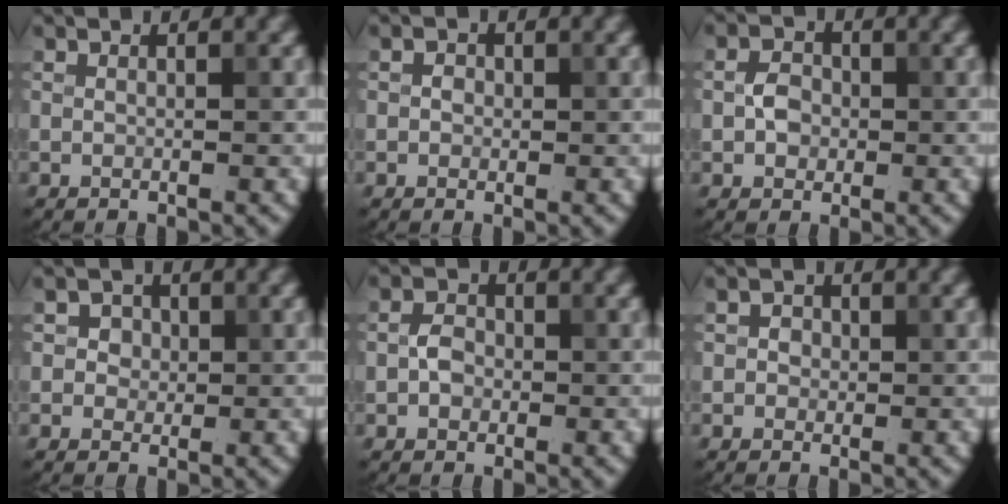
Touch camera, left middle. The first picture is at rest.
{"total": 0.9, "force": [0.1, 0.8, 0.4], "torque": [-0.003, -0.003, -0.003]}
{"total": 2.3, "force": [-0.2, 1.9, 1.3], "torque": [-0.021, 0.004, -0.011]}
{"total": 2.3, "force": [0.9, 1.8, 1.0], "torque": [-0.011, 0.005, 0.005]}
{"total": 2.0, "force": [-0.4, 1.6, 1.2], "torque": [-0.022, 0.004, -0.012]}
{"total": 1.2, "force": [0.1, 1.1, 0.5], "torque": [0.000, 0.000, -0.005]}